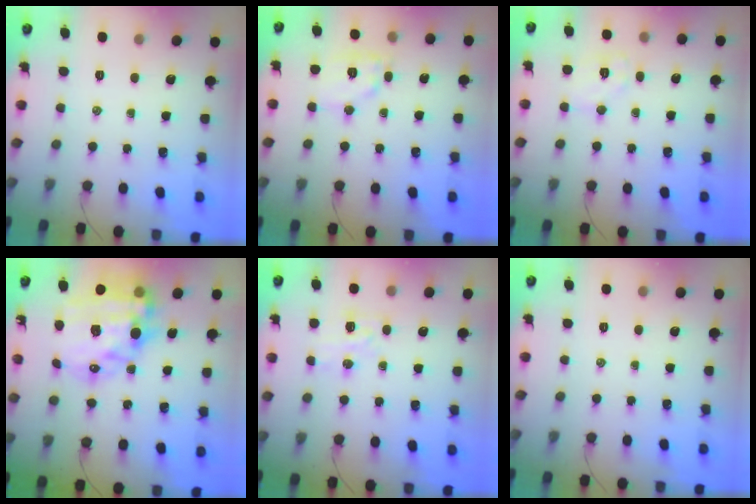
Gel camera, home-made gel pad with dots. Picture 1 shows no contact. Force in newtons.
{"total": 10.3, "press": 10.3, "slide": 0.3}
{"total": 7.3, "press": 7.3, "slide": 0.8}
{"total": 25.0, "press": 24.4, "slide": 5.6}
{"total": 4.3, "press": 4.2, "slide": 0.8}
{"total": 0.0}